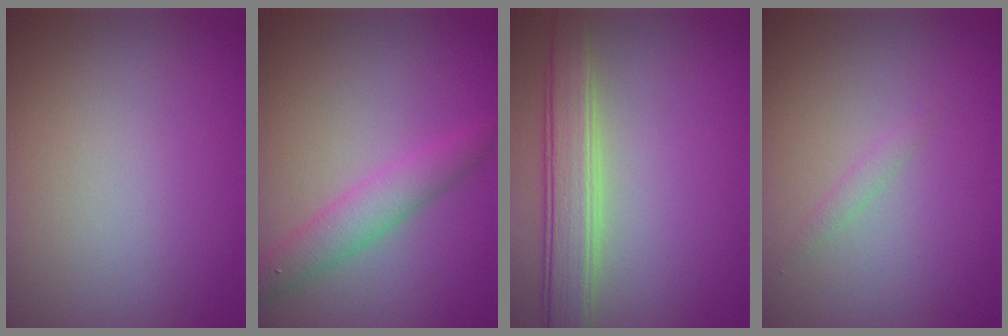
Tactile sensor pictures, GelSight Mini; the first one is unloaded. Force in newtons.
{"total": 3.0, "press": 3.0, "slide": 0.1}
{"total": 4.3, "press": 4.3, "slide": 0.4}
{"total": 0.7, "press": 0.7, "slide": 0.1}